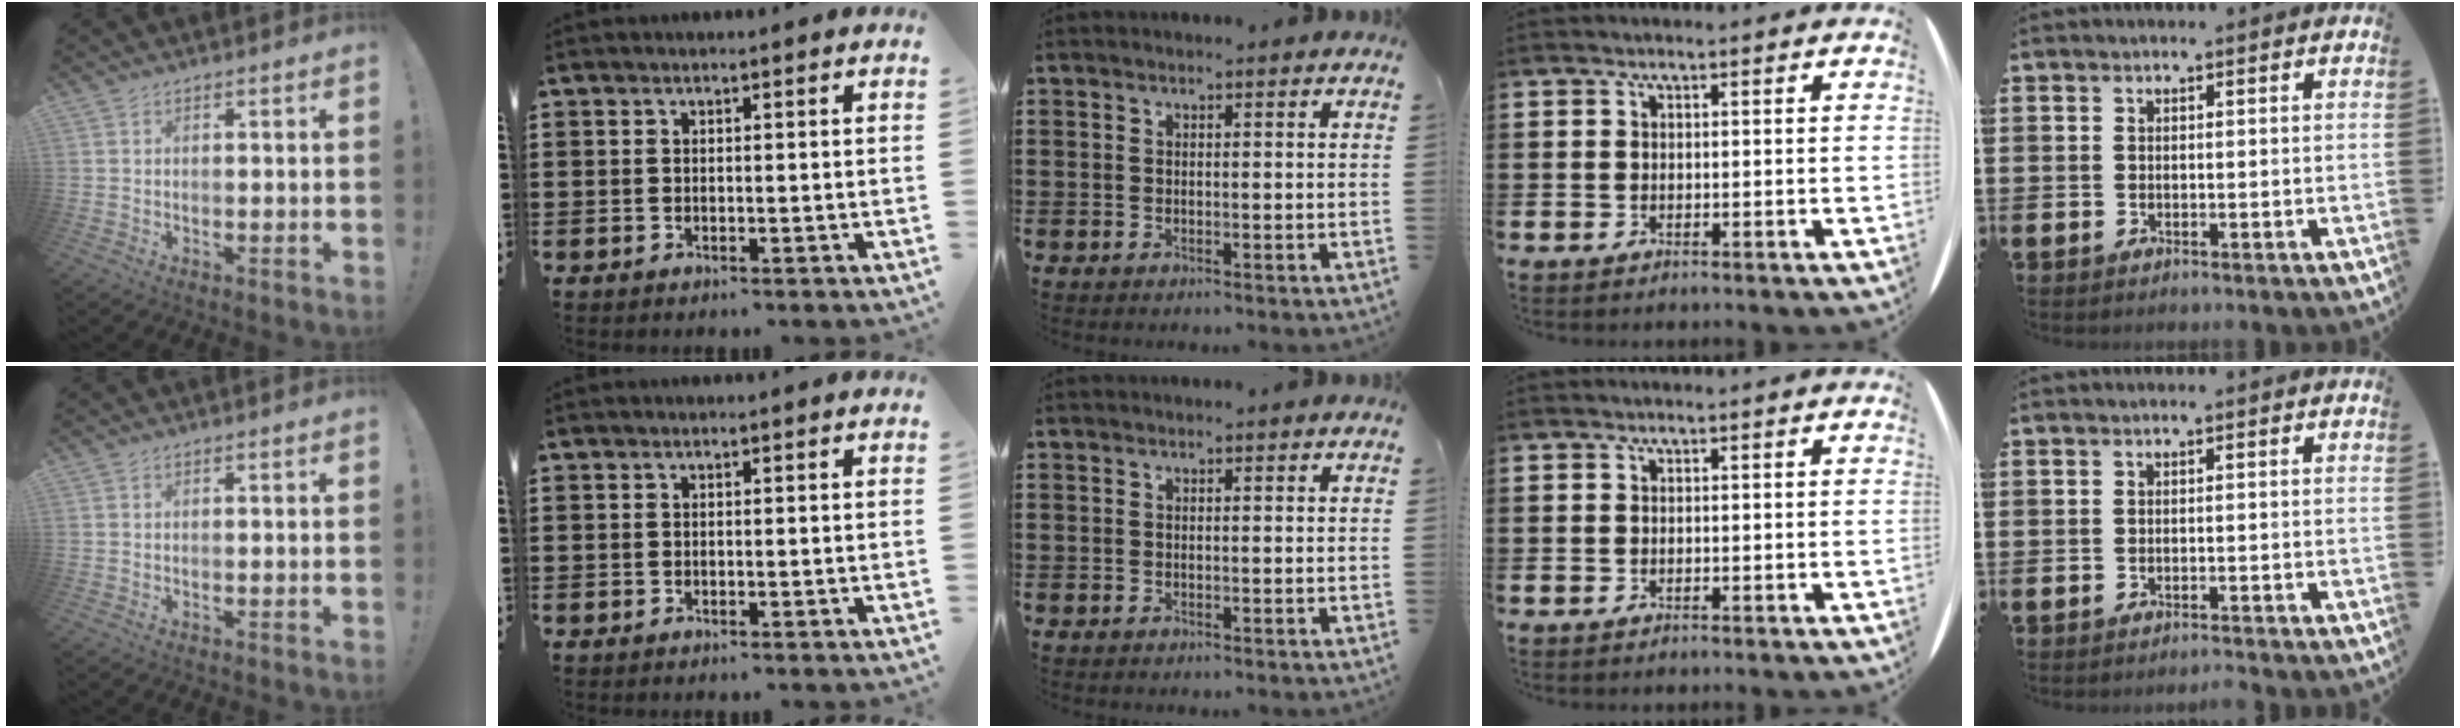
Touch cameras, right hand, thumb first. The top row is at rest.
{"little": {"total": 0.8, "force": [-0.8, -0.1, 0.1], "torque": [-0.002, -0.002, -0.016]}}